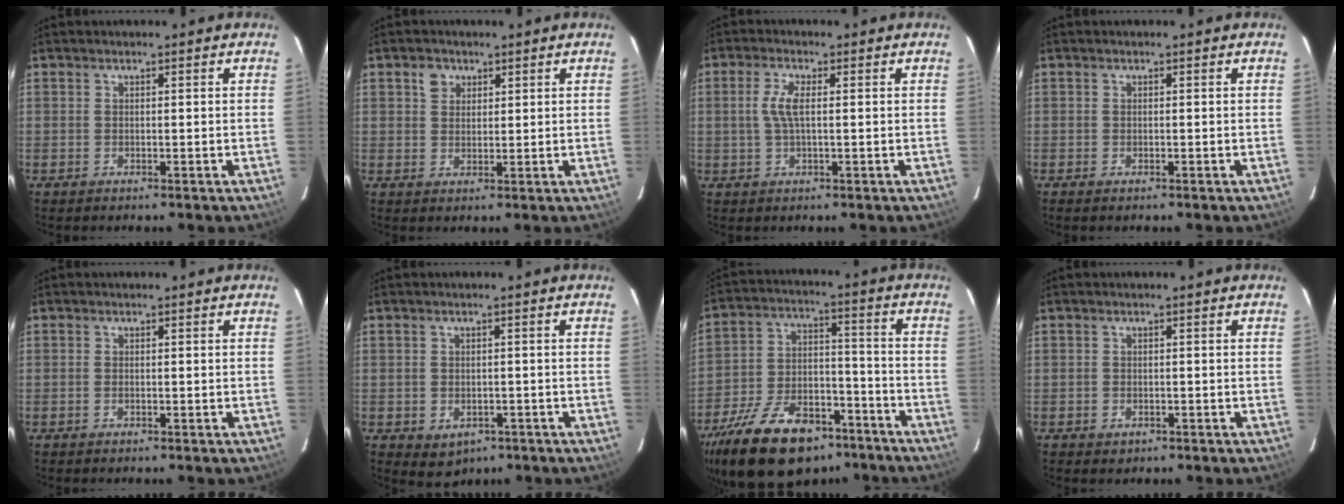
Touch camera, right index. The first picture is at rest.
{"total": 3.0, "force": [1.5, 2.5, 0.9], "torque": [-0.010, 0.011, 0.026]}
{"total": 4.3, "force": [0.4, 1.2, 4.1], "torque": [-0.082, 0.003, 0.008]}
{"total": 0.5, "force": [-0.4, 0.2, 0.3], "torque": [-0.007, -0.002, -0.010]}
{"total": 0.6, "force": [-0.2, 0.3, 0.4], "torque": [-0.009, -0.001, -0.005]}
{"total": 4.4, "force": [-1.6, 3.6, 1.9], "torque": [-0.040, -0.005, -0.009]}
{"total": 24.0, "force": [-16.6, 11.8, 12.6], "torque": [-0.263, -0.001, -0.257]}
{"total": 1.7, "force": [-0.7, 1.4, 0.6], "torque": [-0.011, -0.001, -0.008]}